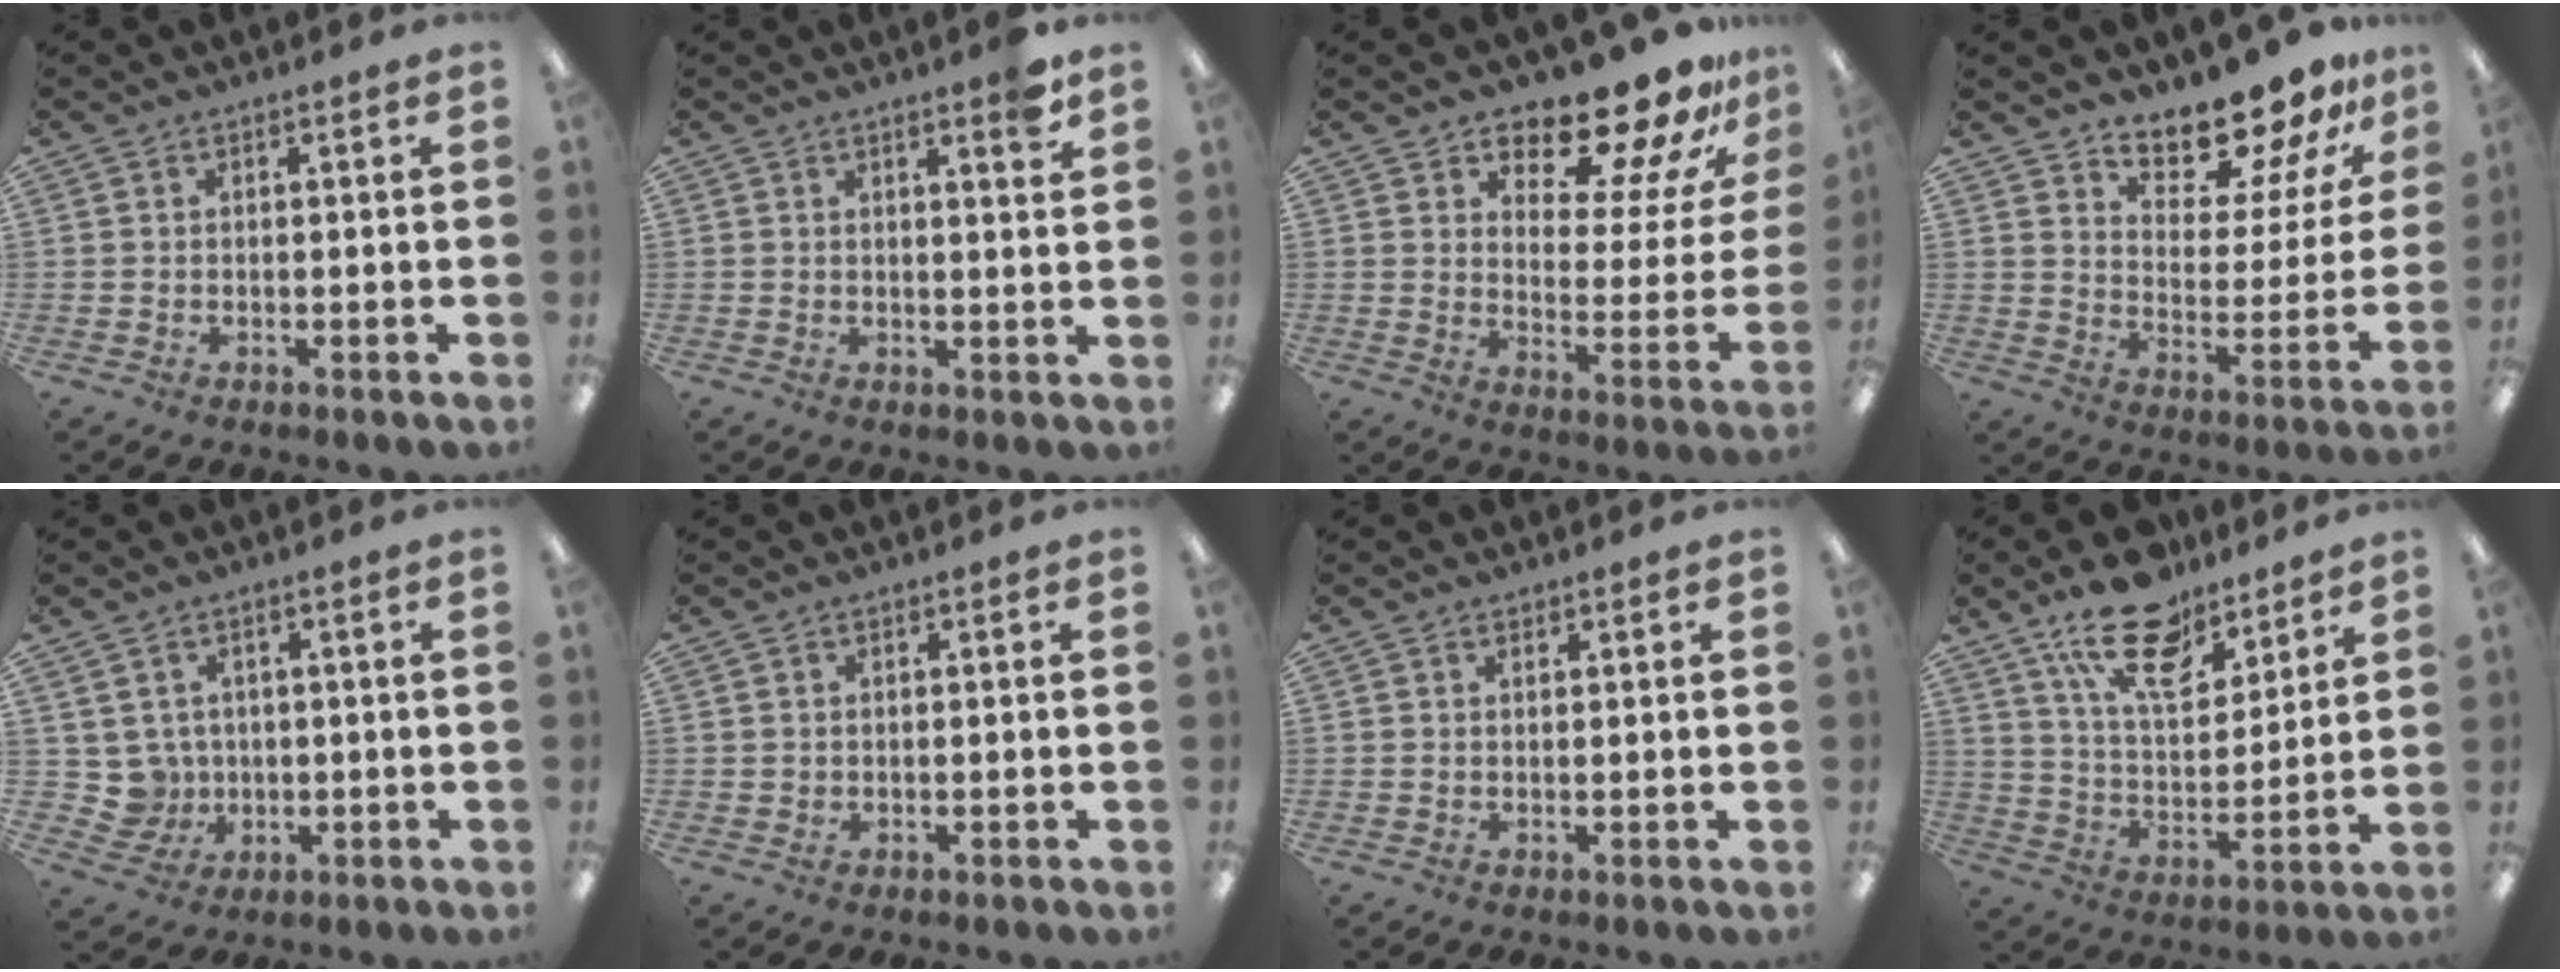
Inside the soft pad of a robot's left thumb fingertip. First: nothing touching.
{"total": 3.9, "force": [2.8, 0.6, 2.6], "torque": [-0.034, -0.015, 0.044]}
{"total": 16.2, "force": [14.2, 4.6, 6.2], "torque": [-0.094, -0.116, 0.236]}
{"total": 14.5, "force": [13.4, 3.8, 4.2], "torque": [-0.077, -0.113, 0.237]}
{"total": 5.3, "force": [1.5, 5.0, 0.7], "torque": [-0.032, -0.002, 0.034]}
{"total": 0.9, "force": [0.6, 0.7, 0.1], "torque": [-0.003, 0.002, 0.011]}
{"total": 0.9, "force": [0.8, 0.3, 0.2], "torque": [-0.005, 0.000, 0.016]}
{"total": 18.2, "force": [13.1, 8.3, 9.6], "torque": [-0.160, -0.066, 0.230]}